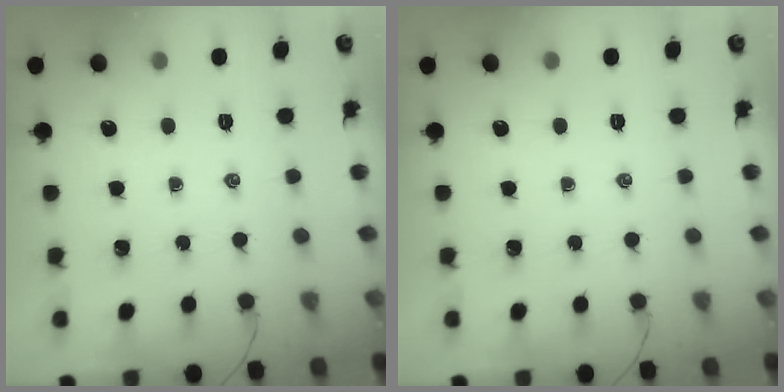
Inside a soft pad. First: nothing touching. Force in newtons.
{"total": 0.0}